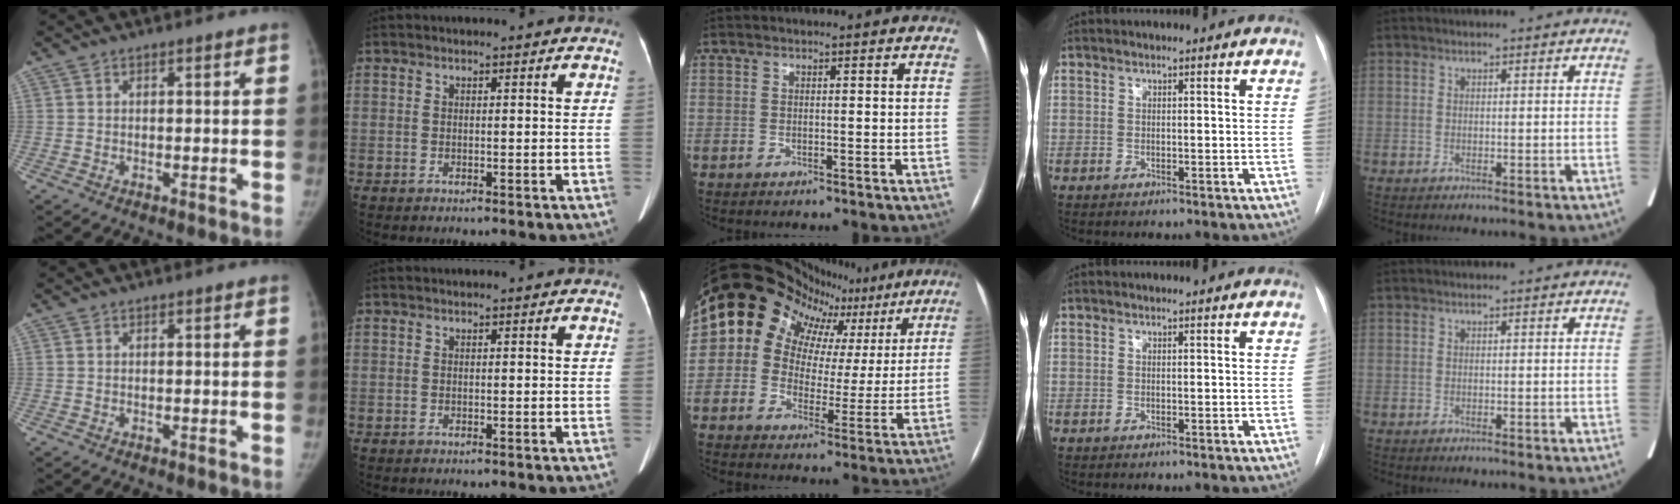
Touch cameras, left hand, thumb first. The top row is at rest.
{"middle": {"total": 18.6, "force": [10.5, 13.4, 7.4], "torque": [-0.111, 0.067, 0.128]}}